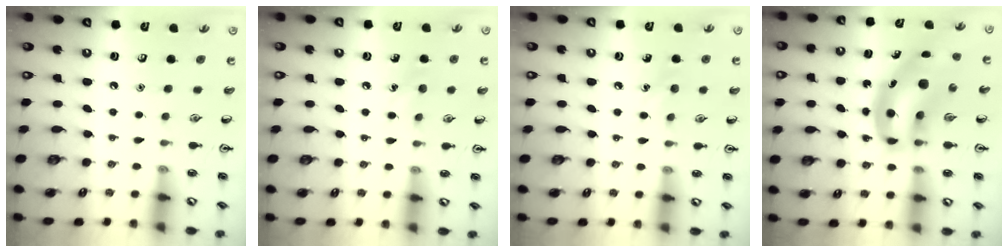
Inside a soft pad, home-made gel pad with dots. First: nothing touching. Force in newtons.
{"total": 6.3, "press": 6.0, "slide": 1.9}
{"total": 5.7, "press": 5.4, "slide": 1.6}
{"total": 13.0, "press": 12.4, "slide": 3.9}